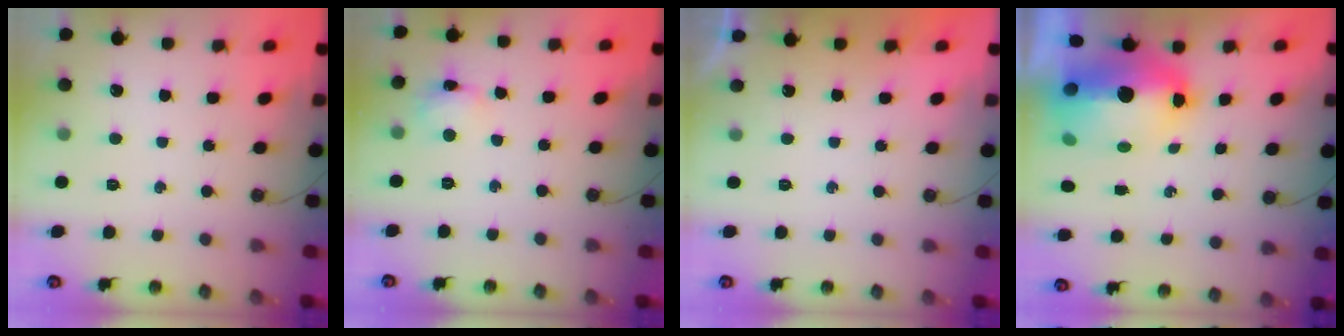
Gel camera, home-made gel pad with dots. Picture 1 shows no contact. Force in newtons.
{"total": 4.9, "press": 4.9, "slide": 0.4}
{"total": 0.0}
{"total": 15.2, "press": 13.3, "slide": 7.4}